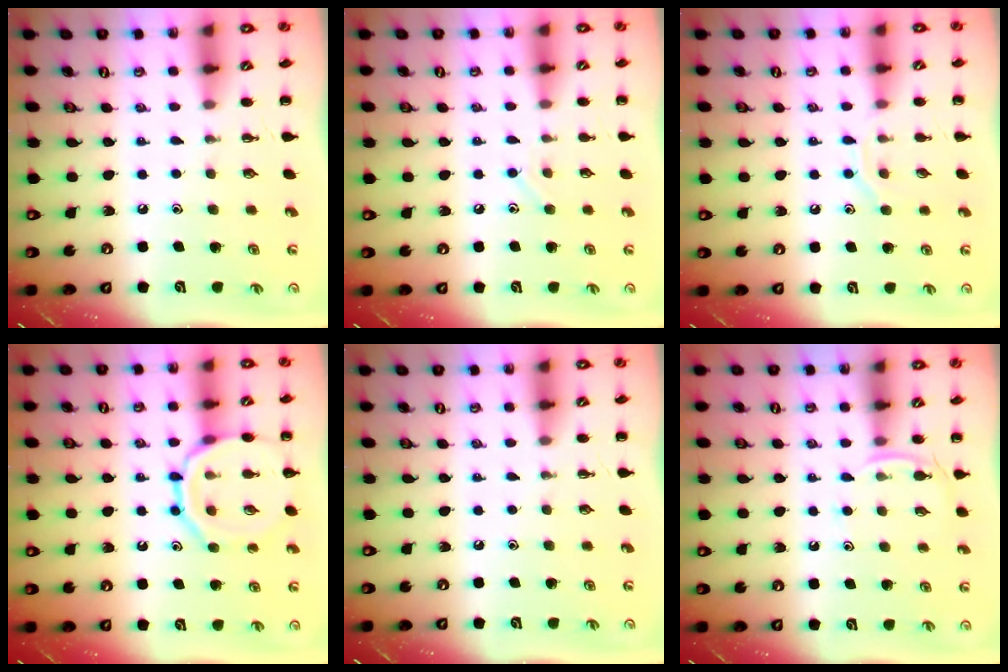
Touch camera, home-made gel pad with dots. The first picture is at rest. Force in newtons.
{"total": 6.5, "press": 6.3, "slide": 1.7}
{"total": 6.6, "press": 6.6, "slide": 1.1}
{"total": 12.8, "press": 12.8, "slide": 0.8}
{"total": 0.0}
{"total": 4.5, "press": 4.3, "slide": 1.3}